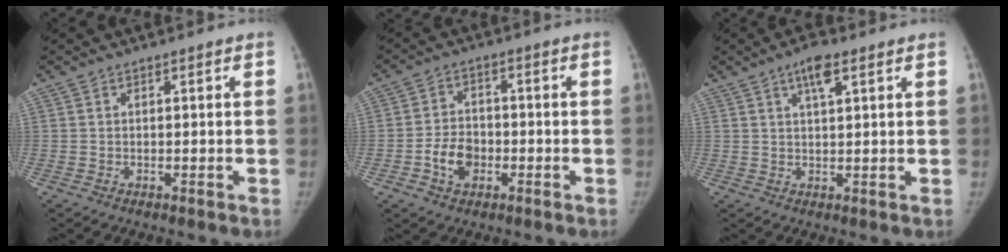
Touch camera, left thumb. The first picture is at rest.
{"total": 6.2, "force": [-2.1, 4.4, 3.9], "torque": [-0.053, 0.018, -0.039]}
{"total": 4.7, "force": [2.5, 1.0, 3.9], "torque": [-0.068, -0.004, 0.040]}